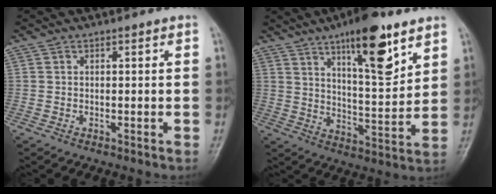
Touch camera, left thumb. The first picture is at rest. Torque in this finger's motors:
{"motor_torque": [1.33, 0.53, 1.62, -1.15, 0.47]}